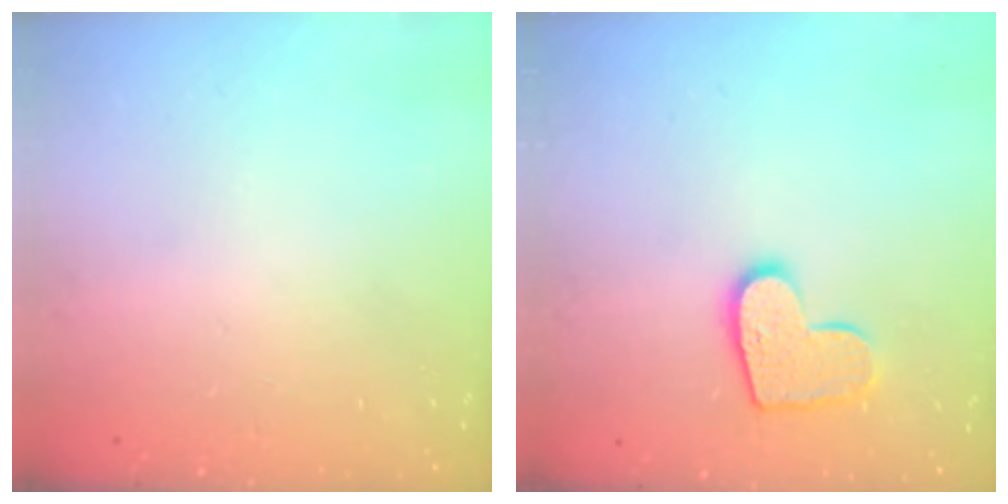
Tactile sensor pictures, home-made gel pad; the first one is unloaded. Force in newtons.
{"total": 11.6, "press": 11.5, "slide": 0.5}